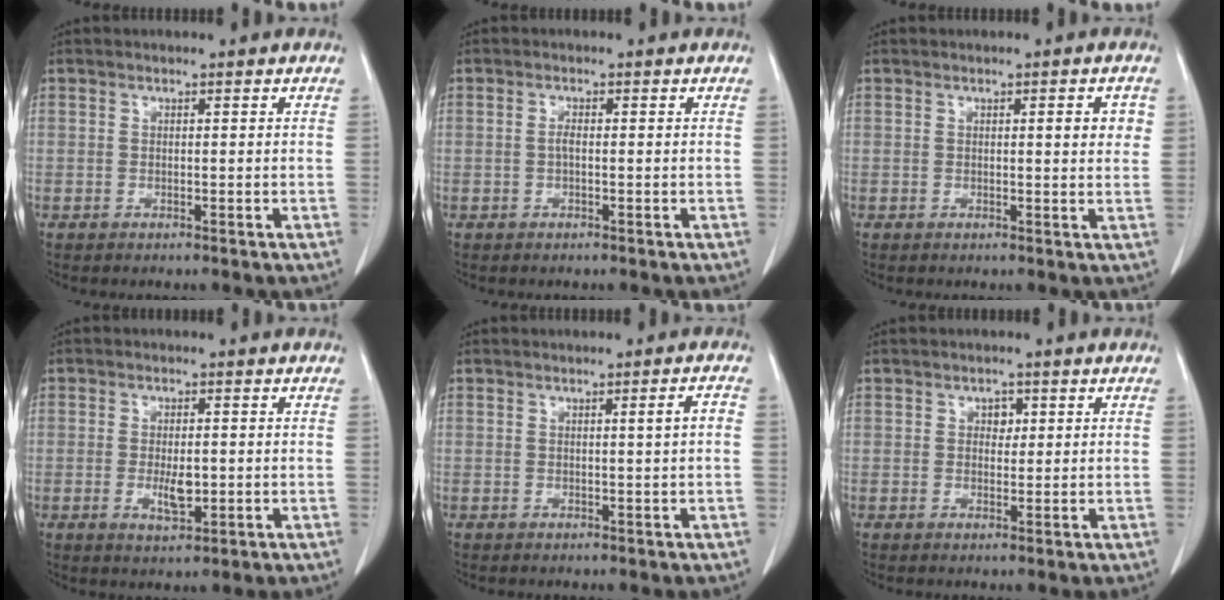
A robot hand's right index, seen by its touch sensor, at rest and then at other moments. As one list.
[{"total": 1.1, "force": [-0.1, 0.2, 1.0], "torque": [-0.022, 0.002, -0.002]}, {"total": 2.9, "force": [0.8, 0.6, 2.7], "torque": [-0.033, 0.001, 0.010]}, {"total": 3.9, "force": [-0.7, 1.4, 3.6], "torque": [-0.064, -0.004, -0.007]}, {"total": 2.0, "force": [0.1, -0.3, 2.0], "torque": [-0.029, 0.003, 0.003]}, {"total": 1.7, "force": [0.6, 1.2, 1.0], "torque": [-0.010, 0.000, 0.007]}]